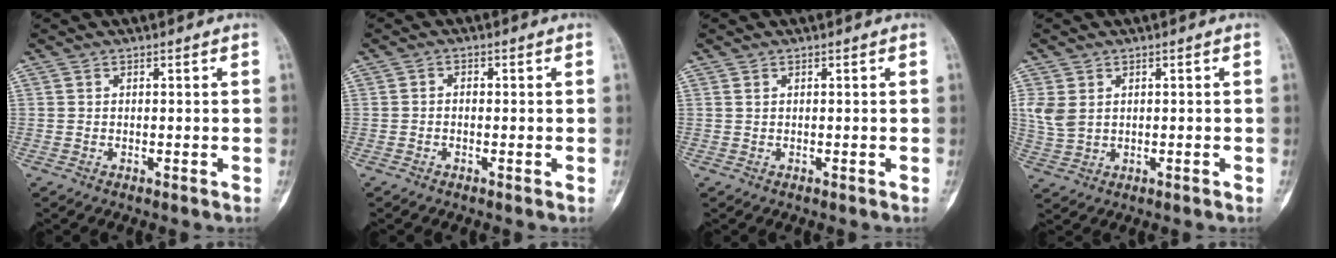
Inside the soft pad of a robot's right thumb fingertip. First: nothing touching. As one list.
[{"total": 1.1, "force": [-0.2, 0.8, 0.7], "torque": [-0.002, 0.006, -0.007]}, {"total": 0.5, "force": [0.3, 0.3, 0.3], "torque": [-0.004, 0.002, 0.005]}, {"total": 4.5, "force": [1.0, 3.3, 2.9], "torque": [-0.062, 0.001, 0.028]}]